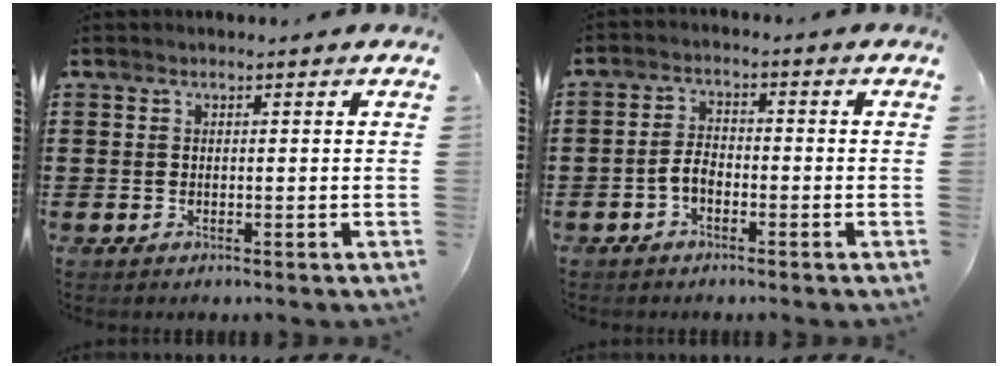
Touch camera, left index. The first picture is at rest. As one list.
[{"total": 3.1, "force": [-1.6, 1.6, 2.2], "torque": [-0.056, 0.003, -0.036]}]